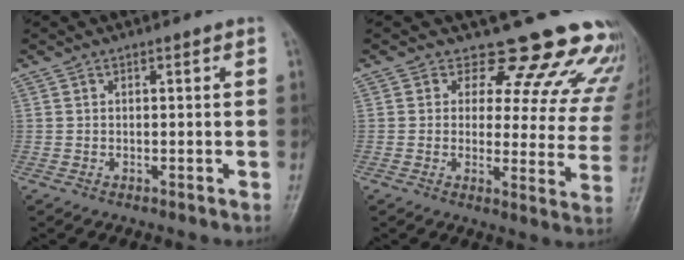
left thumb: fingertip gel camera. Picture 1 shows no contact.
{"total": 17.9, "force": [16.1, 6.6, 4.2], "torque": [0.005, -0.119, 0.164]}